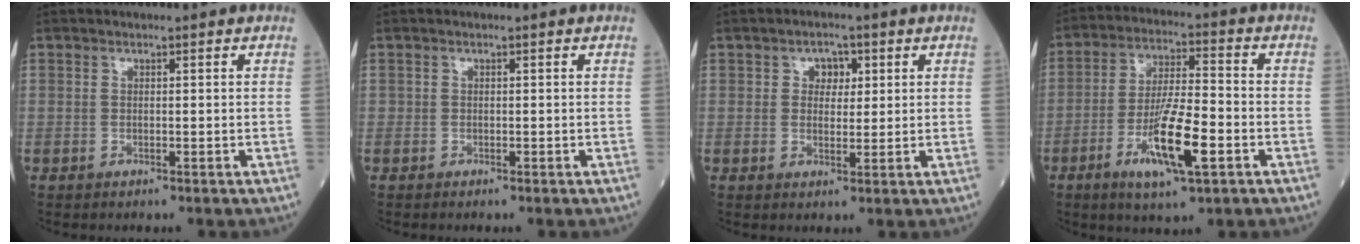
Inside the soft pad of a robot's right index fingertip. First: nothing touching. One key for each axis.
{"total": 0.0}
{"total": 3.2, "fx": 1.2, "fy": 2.2, "fz": 2.0, "tx": -0.024, "ty": 0.007, "tz": 0.017}
{"total": 11.4, "fx": -4.3, "fy": 1.7, "fz": 10.4, "tx": -0.192, "ty": -0.010, "tz": -0.077}